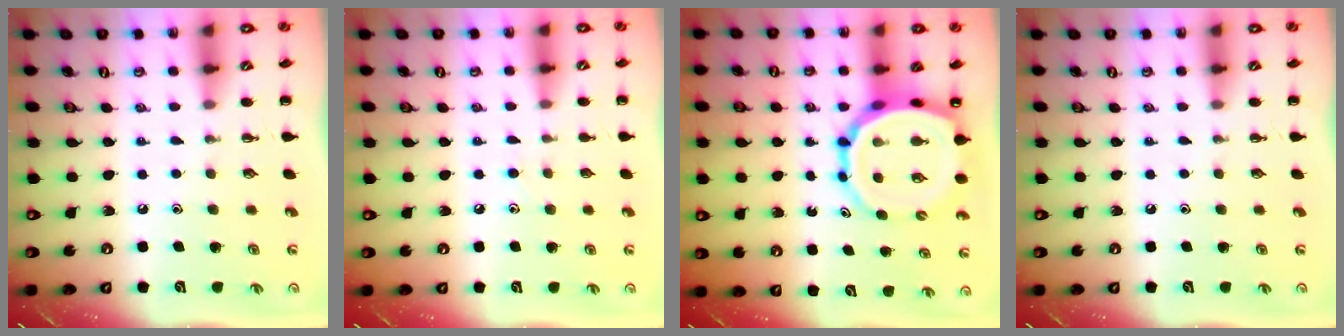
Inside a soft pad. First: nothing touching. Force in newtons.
{"total": 4.0, "press": 3.7, "slide": 1.6}
{"total": 14.5, "press": 13.8, "slide": 4.4}
{"total": 0.0}